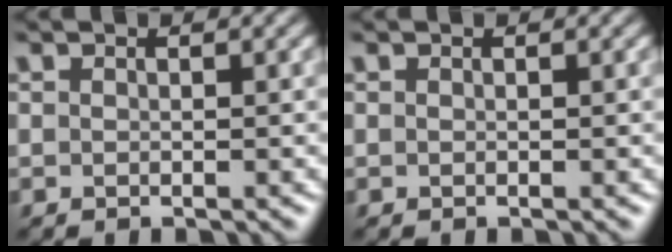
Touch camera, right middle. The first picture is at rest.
{"total": 0.0}